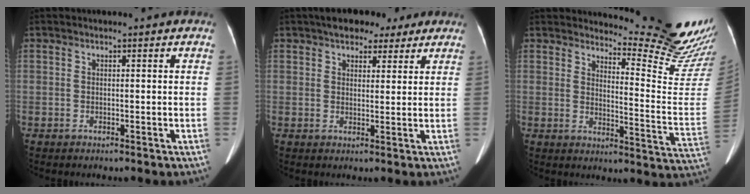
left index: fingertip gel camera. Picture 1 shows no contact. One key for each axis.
{"total": 7.1, "fx": 5.1, "fy": 3.5, "fz": 3.4, "tx": -0.035, "ty": 0.028, "tz": 0.075}
{"total": 16.0, "fx": 15.6, "fy": -1.2, "fz": 3.4, "tx": -0.045, "ty": -0.149, "tz": 0.175}